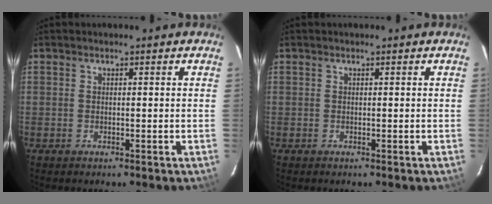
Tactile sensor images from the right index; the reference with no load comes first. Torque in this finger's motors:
{"motor_torque": [0.00, 0.00, -0.01, 0.00]}